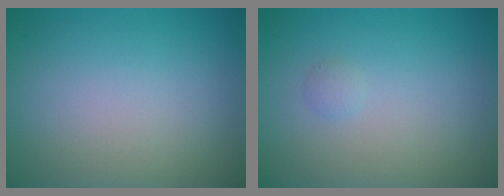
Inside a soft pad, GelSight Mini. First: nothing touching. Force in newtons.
{"total": 0.6, "press": 0.6, "slide": 0.1}